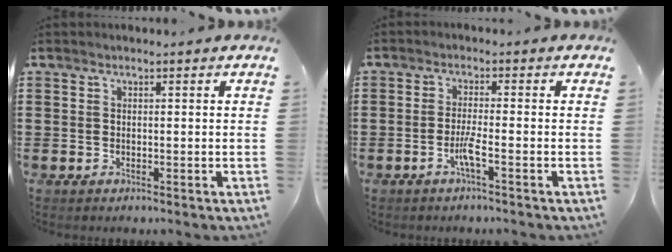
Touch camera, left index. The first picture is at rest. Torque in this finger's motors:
{"motor_torque": [0.22, 0.22, 0.15, 0.04]}